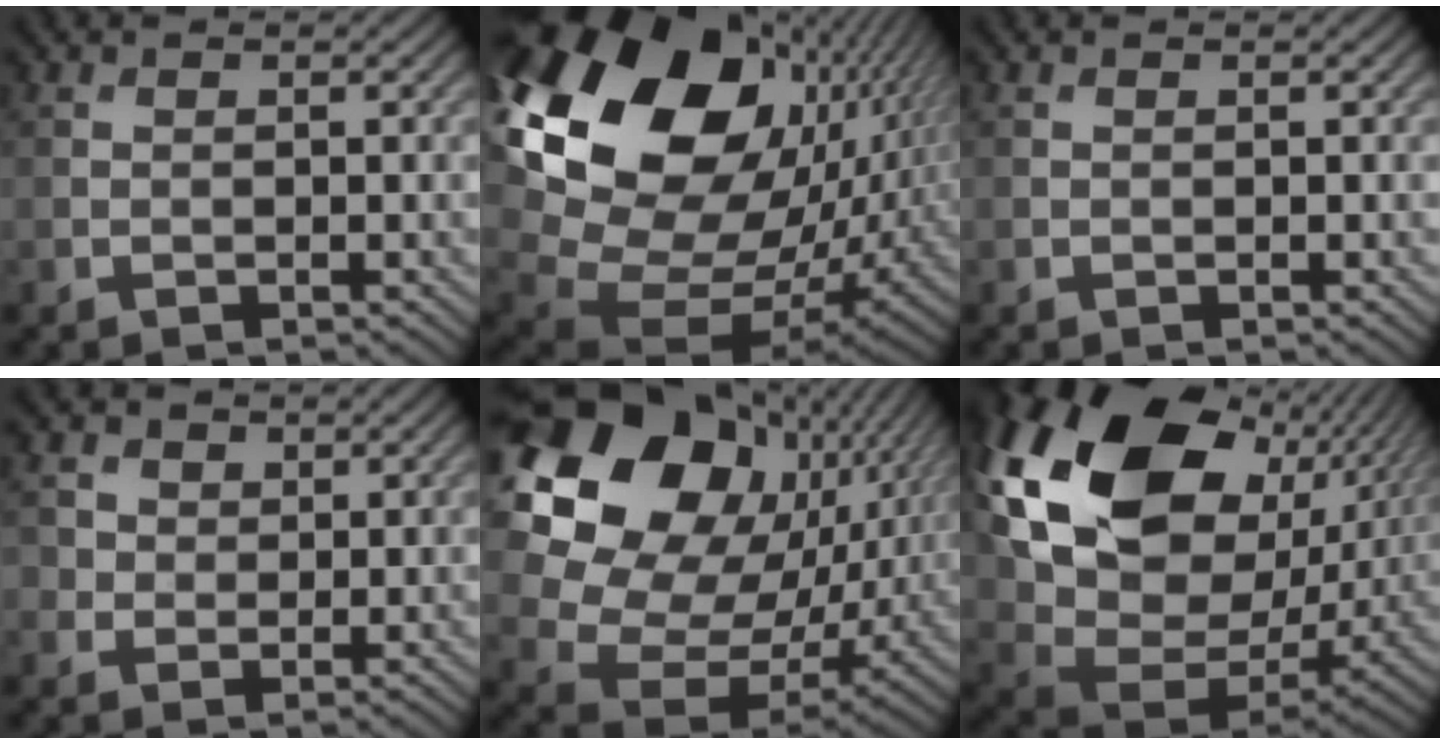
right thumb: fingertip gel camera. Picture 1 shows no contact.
{"total": 21.8, "force": [6.9, 15.0, 14.3], "torque": [-0.325, -0.010, 0.164]}
{"total": 0.0}
{"total": 3.2, "force": [1.1, 2.9, 0.9], "torque": [-0.039, 0.000, 0.021]}
{"total": 21.9, "force": [7.2, 16.4, 12.6], "torque": [-0.303, 0.023, 0.147]}
{"total": 21.7, "force": [7.4, 14.6, 14.2], "torque": [-0.326, 0.003, 0.153]}